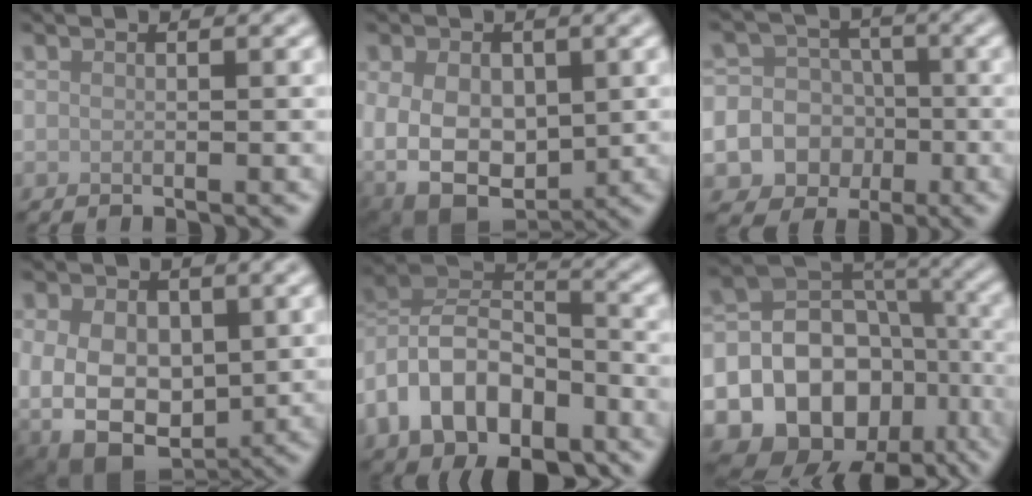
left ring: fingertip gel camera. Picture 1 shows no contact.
{"total": 11.8, "force": [-0.9, 8.7, 7.9], "torque": [-0.122, -0.018, 0.001]}
{"total": 15.7, "force": [-4.5, 14.7, 3.2], "torque": [-0.103, -0.014, -0.102]}
{"total": 12.6, "force": [-1.0, 9.5, 8.2], "torque": [-0.138, -0.020, -0.015]}
{"total": 9.5, "force": [-4.6, 5.9, 5.9], "torque": [-0.105, 0.010, -0.101]}
{"total": 21.2, "force": [-8.6, 17.6, 8.1], "torque": [-0.148, -0.019, -0.137]}